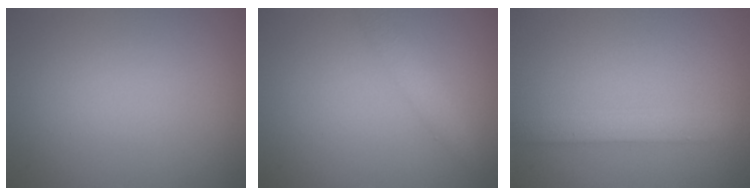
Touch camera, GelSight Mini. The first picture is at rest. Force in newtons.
{"total": 1.9, "press": 1.9, "slide": 0.1}
{"total": 2.2, "press": 2.2, "slide": 0.1}